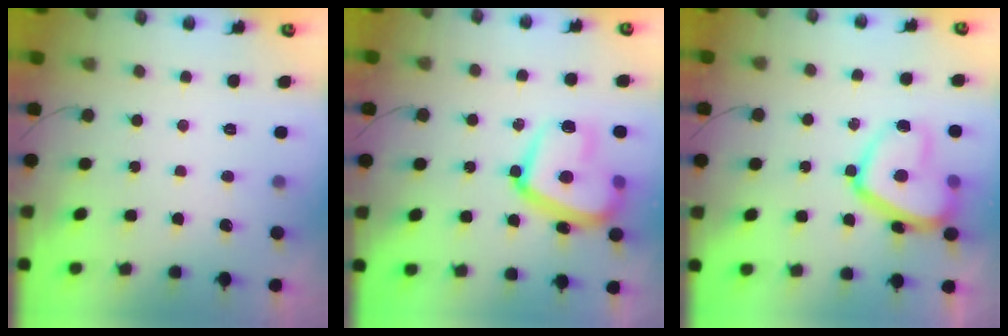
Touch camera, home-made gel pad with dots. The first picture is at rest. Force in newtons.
{"total": 19.8, "press": 19.7, "slide": 1.9}
{"total": 15.2, "press": 15.1, "slide": 1.5}